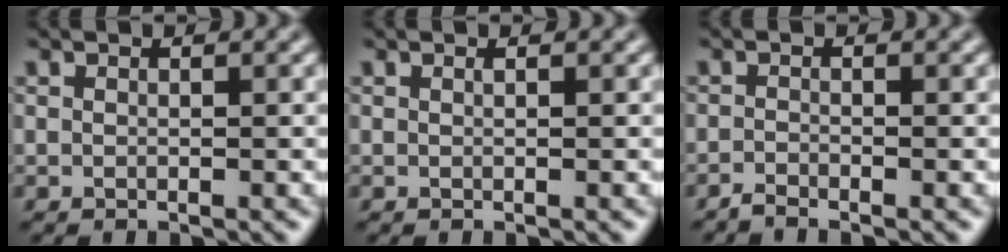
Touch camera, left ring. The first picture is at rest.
{"total": 0.0}
{"total": 1.1, "force": [-1.0, 0.0, 0.5], "torque": [-0.008, -0.001, -0.023]}